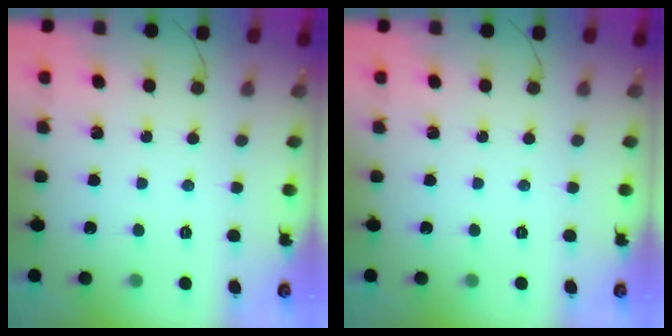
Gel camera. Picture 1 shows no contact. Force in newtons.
{"total": 0.0}